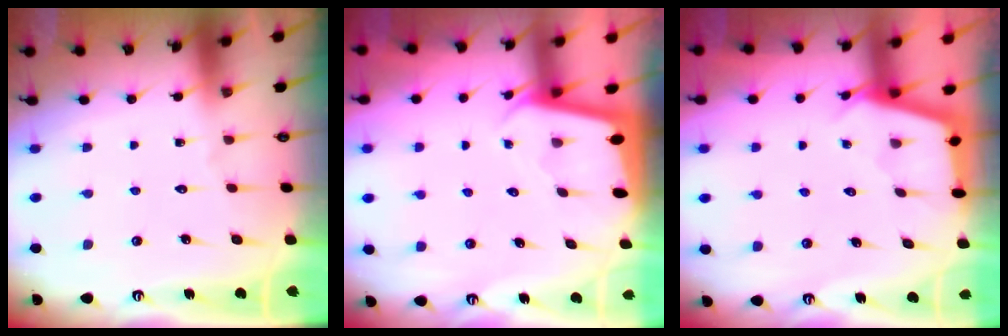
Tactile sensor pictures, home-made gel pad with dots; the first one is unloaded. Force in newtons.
{"total": 2.0, "press": 2.0, "slide": 0.1}
{"total": 2.8, "press": 2.7, "slide": 0.3}